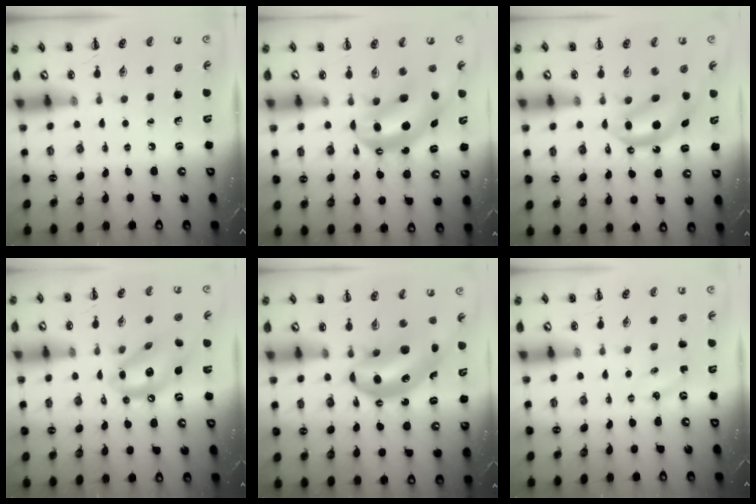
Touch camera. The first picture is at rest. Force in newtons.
{"total": 8.8, "press": 8.6, "slide": 2.2}
{"total": 7.4, "press": 7.3, "slide": 1.2}
{"total": 13.8, "press": 13.3, "slide": 3.7}
{"total": 11.6, "press": 11.1, "slide": 3.3}
{"total": 2.8, "press": 2.7, "slide": 0.7}